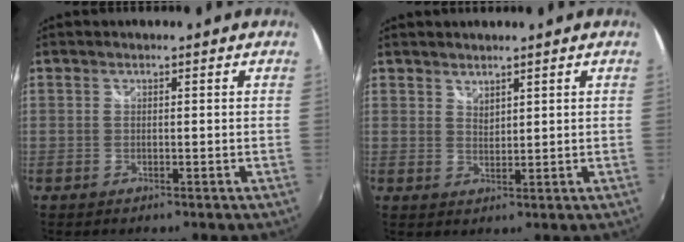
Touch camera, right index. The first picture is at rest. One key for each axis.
{"total": 2.0, "fx": 1.9, "fy": 0.4, "fz": 0.5, "tx": -0.004, "ty": 0.002, "tz": 0.034}